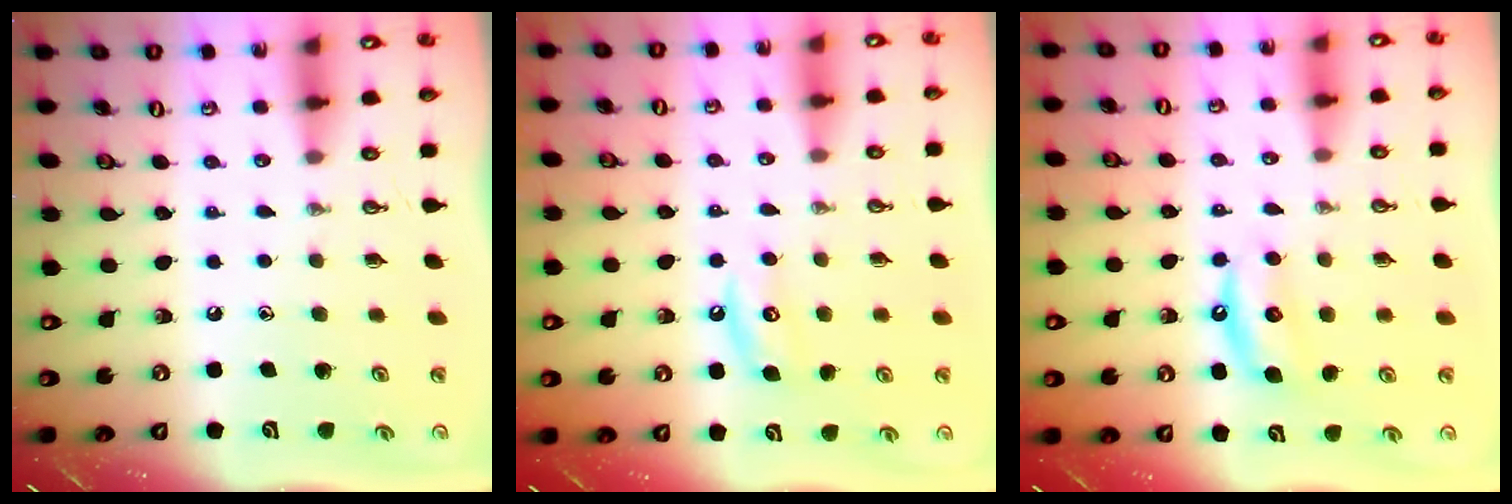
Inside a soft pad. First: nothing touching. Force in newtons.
{"total": 6.0, "press": 6.0, "slide": 0.6}
{"total": 6.1, "press": 6.1, "slide": 0.7}